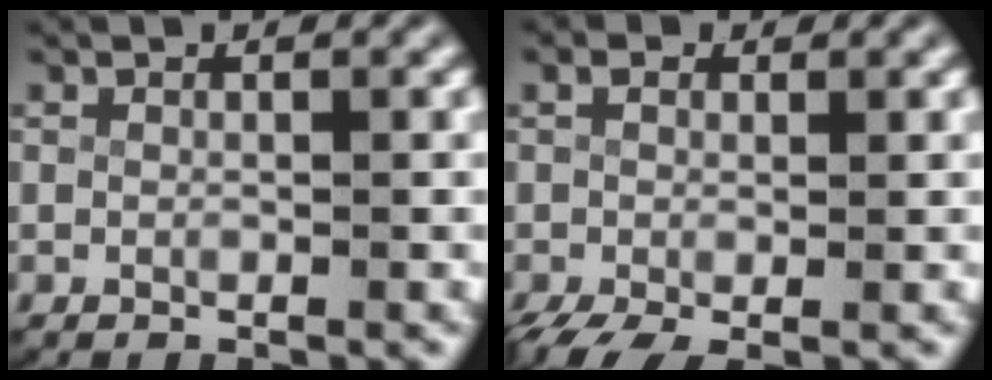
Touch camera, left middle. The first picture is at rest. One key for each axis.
{"total": 3.8, "fx": -2.3, "fy": 1.8, "fz": 2.5, "tx": -0.056, "ty": -0.028, "tz": -0.020}